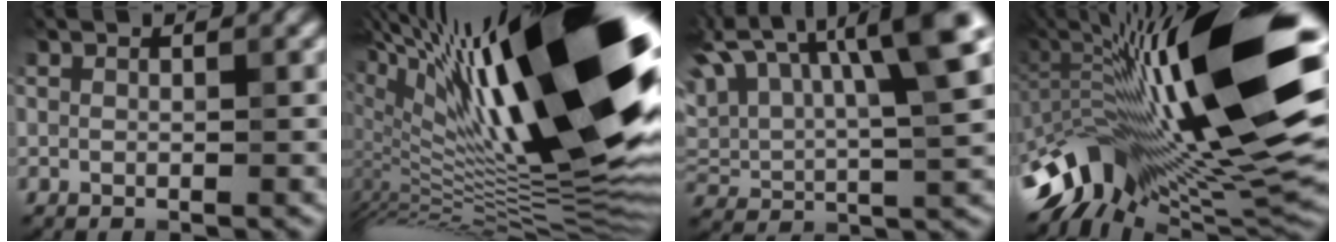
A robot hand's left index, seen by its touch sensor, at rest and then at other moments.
{"total": 22.8, "force": [7.0, 6.7, 20.7], "torque": [-0.328, 0.044, 0.113]}
{"total": 12.2, "force": [6.0, 4.4, 9.6], "torque": [-0.172, 0.028, 0.099]}
{"total": 17.8, "force": [0.8, 6.5, 16.6], "torque": [-0.286, 0.001, 0.002]}